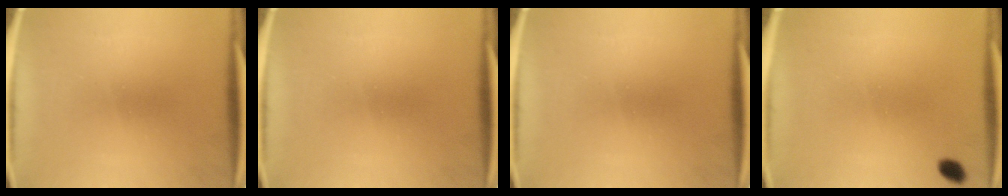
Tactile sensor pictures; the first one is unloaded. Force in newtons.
{"total": 0.0}
{"total": 0.0}
{"total": 1.8}